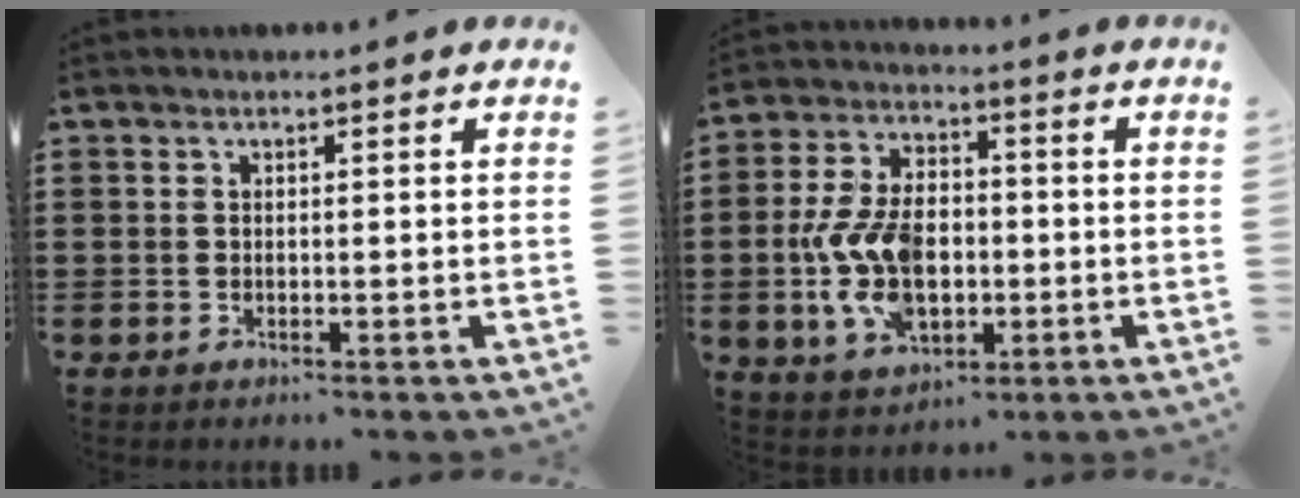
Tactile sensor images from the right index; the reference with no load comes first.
{"total": 11.7, "force": [-1.7, 7.1, 9.1], "torque": [-0.214, 0.003, -0.032]}